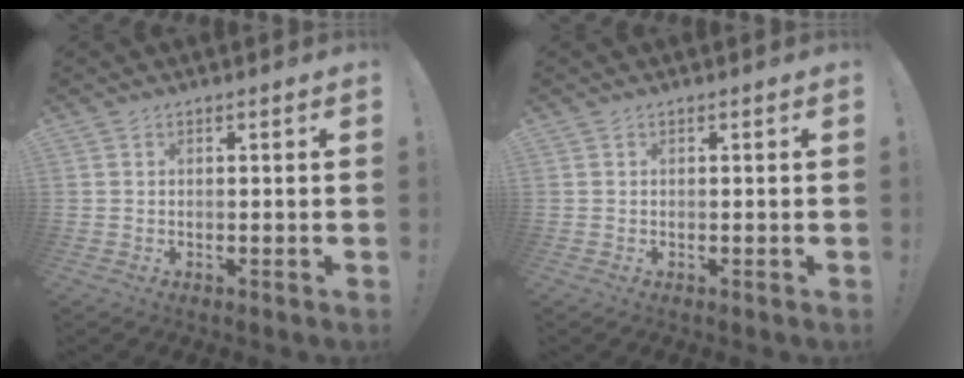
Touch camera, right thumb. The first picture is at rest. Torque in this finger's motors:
{"motor_torque": [0.00, 0.00, -0.06, 0.06, 0.00]}